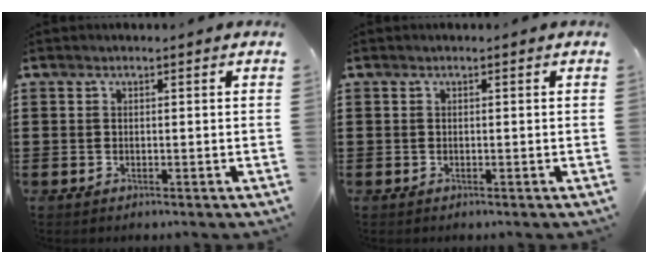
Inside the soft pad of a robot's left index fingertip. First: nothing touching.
{"total": 0.0}